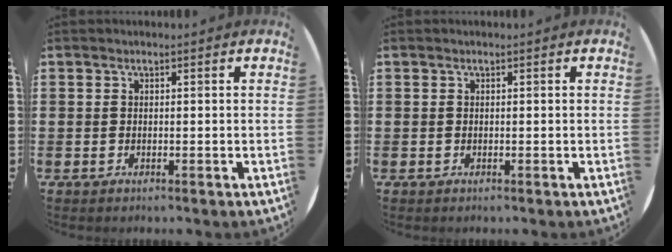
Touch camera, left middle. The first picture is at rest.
{"total": 0.0}